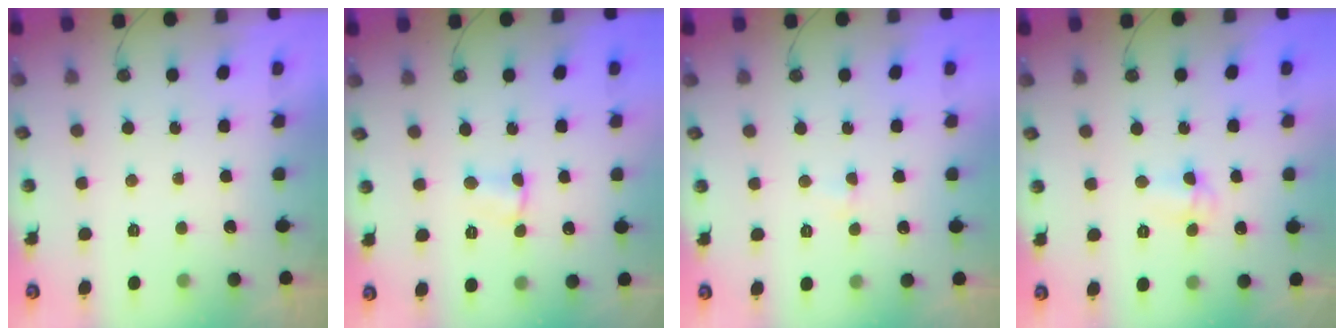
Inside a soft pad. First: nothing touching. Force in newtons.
{"total": 4.0, "press": 2.2, "slide": 3.3}
{"total": 2.8, "press": 2.8, "slide": 0.5}
{"total": 4.4, "press": 3.4, "slide": 2.8}